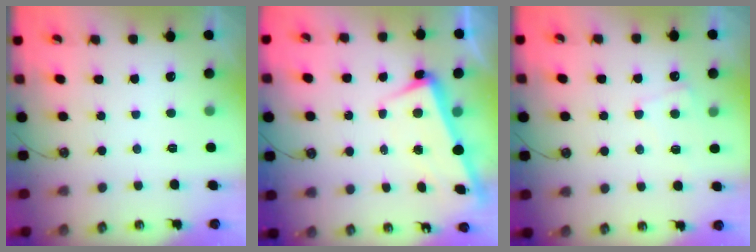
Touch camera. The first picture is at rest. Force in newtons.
{"total": 2.9, "press": 2.8, "slide": 1.0}
{"total": 3.2, "press": 3.1, "slide": 0.8}